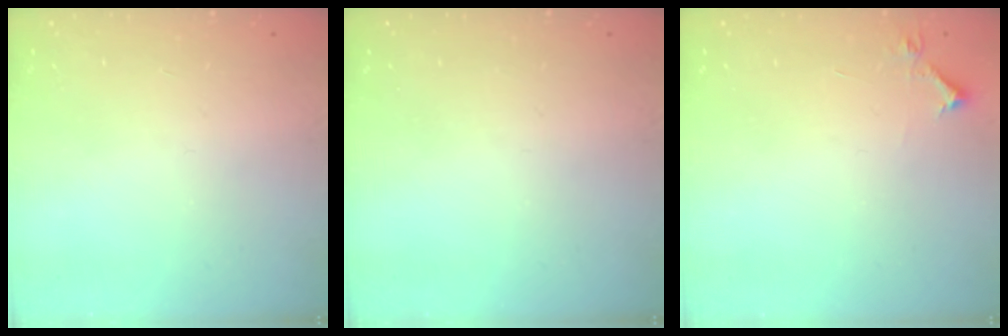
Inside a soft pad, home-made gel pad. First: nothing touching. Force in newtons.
{"total": 0.0}
{"total": 3.9, "press": 3.8, "slide": 0.6}